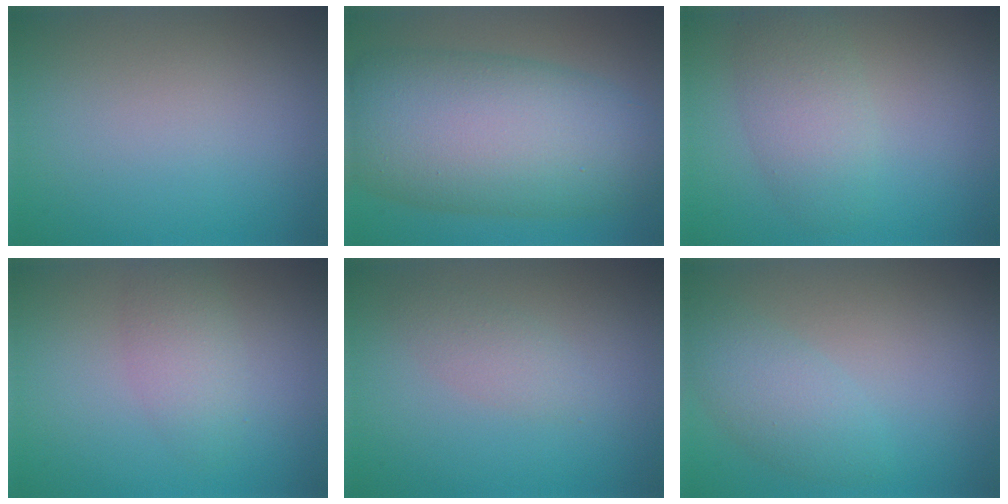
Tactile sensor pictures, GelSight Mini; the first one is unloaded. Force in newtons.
{"total": 13.0, "press": 13.0, "slide": 0.4}
{"total": 3.5, "press": 3.5, "slide": 0.2}
{"total": 2.5, "press": 2.4, "slide": 0.2}
{"total": 1.6, "press": 1.6, "slide": 0.1}
{"total": 3.3, "press": 3.3, "slide": 0.1}